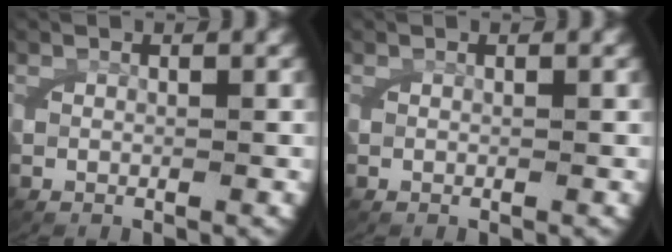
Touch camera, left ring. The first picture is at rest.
{"total": 0.0}